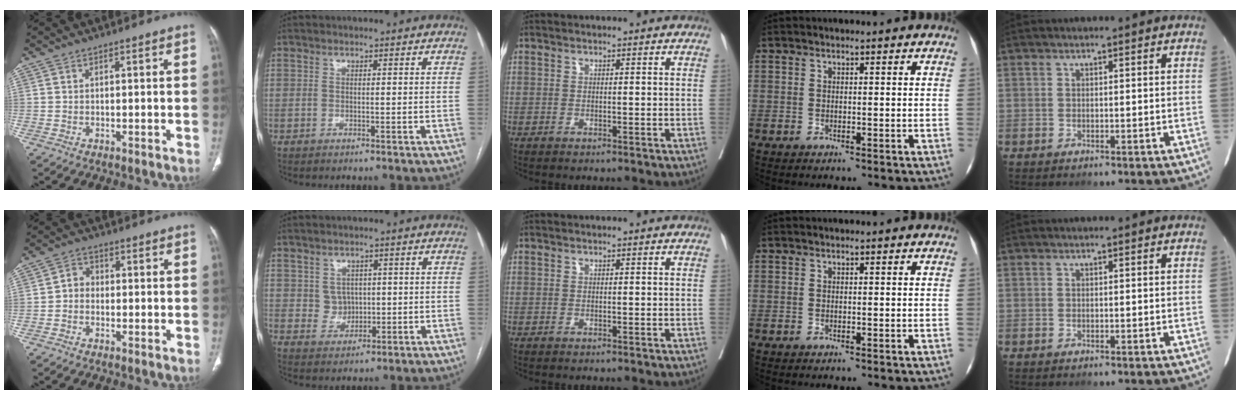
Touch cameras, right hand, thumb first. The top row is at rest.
{"thumb": {"total": 3.1, "force": [-0.6, 2.7, 1.5], "torque": [-0.008, 0.014, -0.021]}, "index": {"total": 3.6, "force": [0.7, 3.4, 1.0], "torque": [-0.012, 0.008, 0.016]}}